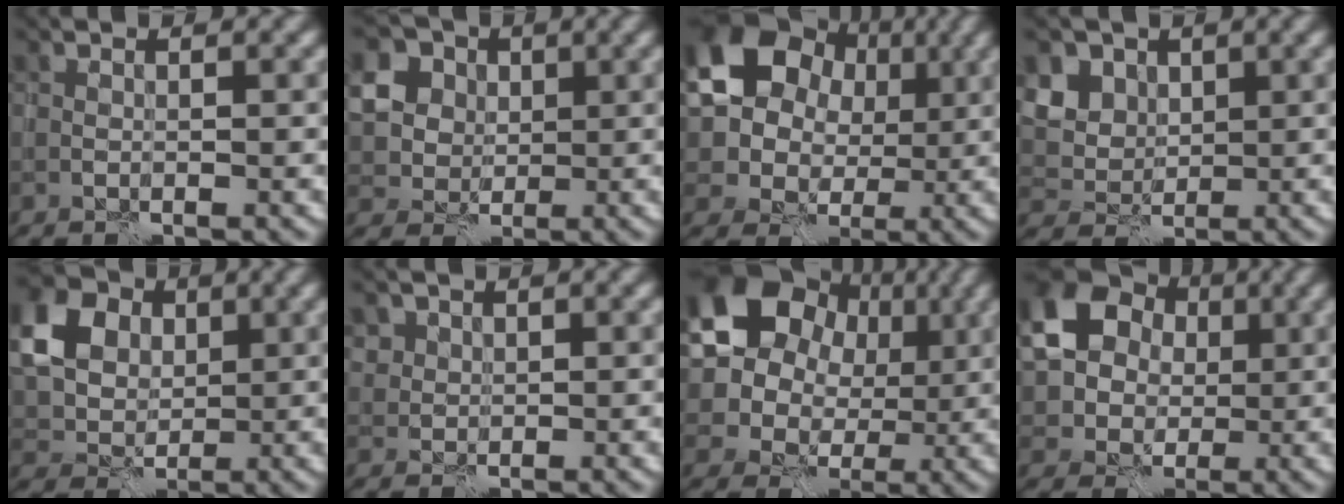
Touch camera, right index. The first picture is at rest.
{"total": 8.7, "force": [2.7, 7.3, 3.9], "torque": [-0.077, 0.018, 0.040]}
{"total": 12.4, "force": [3.7, 9.9, 6.5], "torque": [-0.134, 0.021, 0.054]}
{"total": 5.4, "force": [2.6, 4.2, 2.2], "torque": [-0.061, -0.003, 0.052]}
{"total": 9.0, "force": [2.7, 7.1, 4.9], "torque": [-0.112, 0.028, 0.037]}
{"total": 1.6, "force": [0.9, 1.3, 0.0], "torque": [-0.002, -0.003, 0.017]}
{"total": 16.1, "force": [5.1, 13.2, 7.7], "torque": [-0.177, 0.035, 0.078]}
{"total": 14.6, "force": [4.0, 12.4, 6.6], "torque": [-0.154, 0.007, 0.072]}